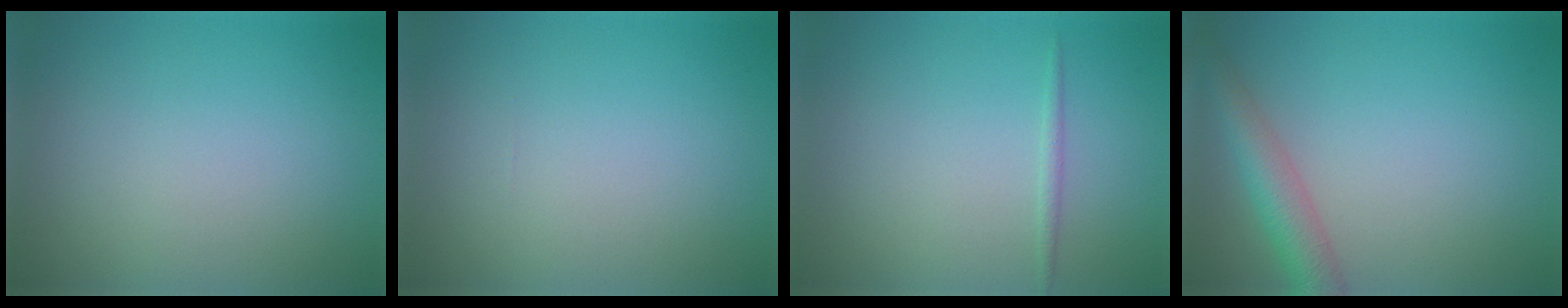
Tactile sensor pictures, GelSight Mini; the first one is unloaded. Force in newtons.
{"total": 0.0}
{"total": 0.7, "press": 0.7, "slide": 0.0}
{"total": 4.0, "press": 4.0, "slide": 0.3}